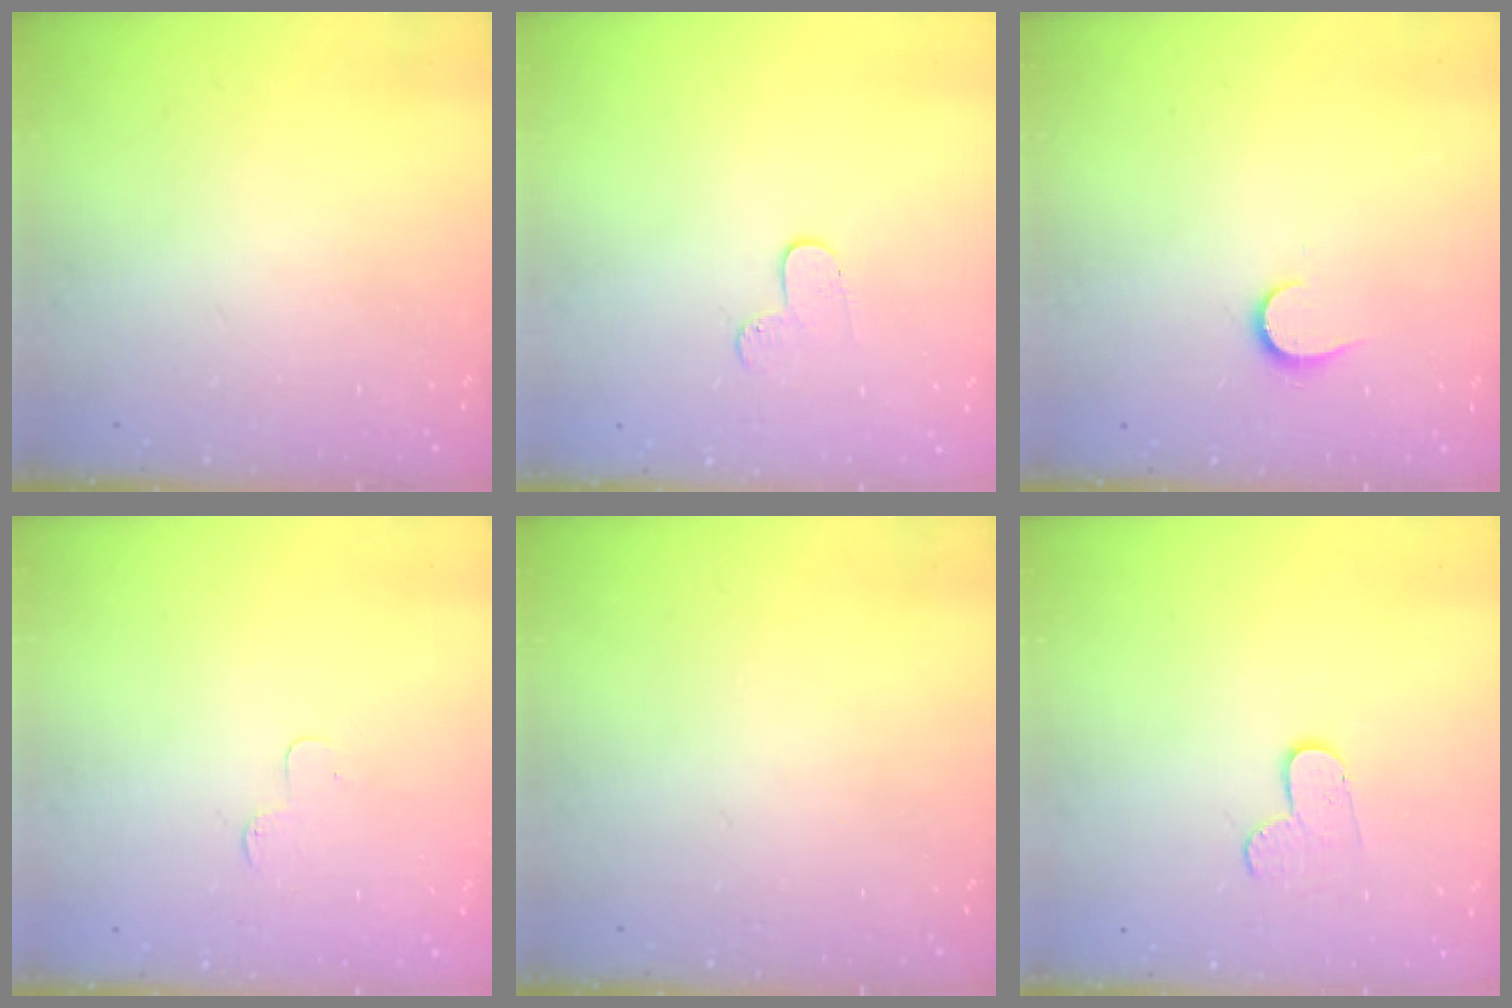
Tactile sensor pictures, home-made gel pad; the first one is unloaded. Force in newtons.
{"total": 4.0, "press": 3.9, "slide": 0.4}
{"total": 6.7, "press": 6.7, "slide": 0.6}
{"total": 3.6, "press": 3.6, "slide": 0.4}
{"total": 0.0}
{"total": 3.3, "press": 3.3, "slide": 0.3}